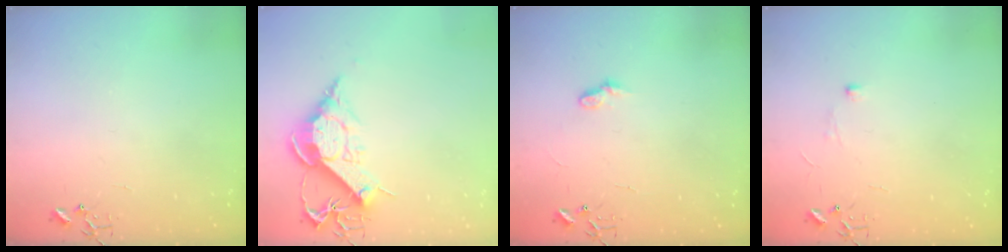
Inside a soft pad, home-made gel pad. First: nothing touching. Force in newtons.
{"total": 11.8, "press": 11.7, "slide": 0.8}
{"total": 6.1, "press": 6.1, "slide": 0.6}
{"total": 5.1, "press": 5.0, "slide": 0.6}